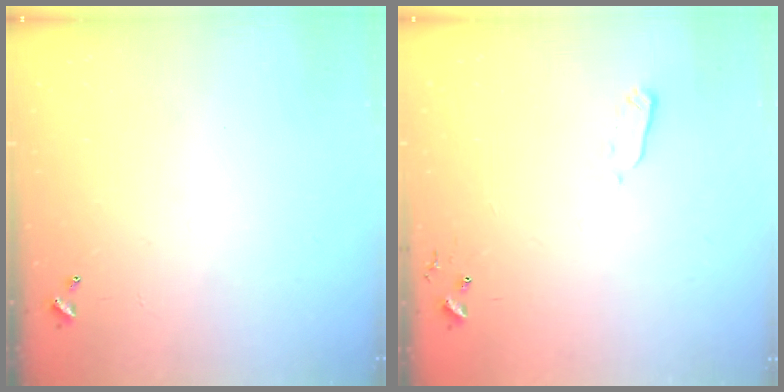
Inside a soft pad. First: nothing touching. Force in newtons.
{"total": 3.5, "press": 3.4, "slide": 0.9}